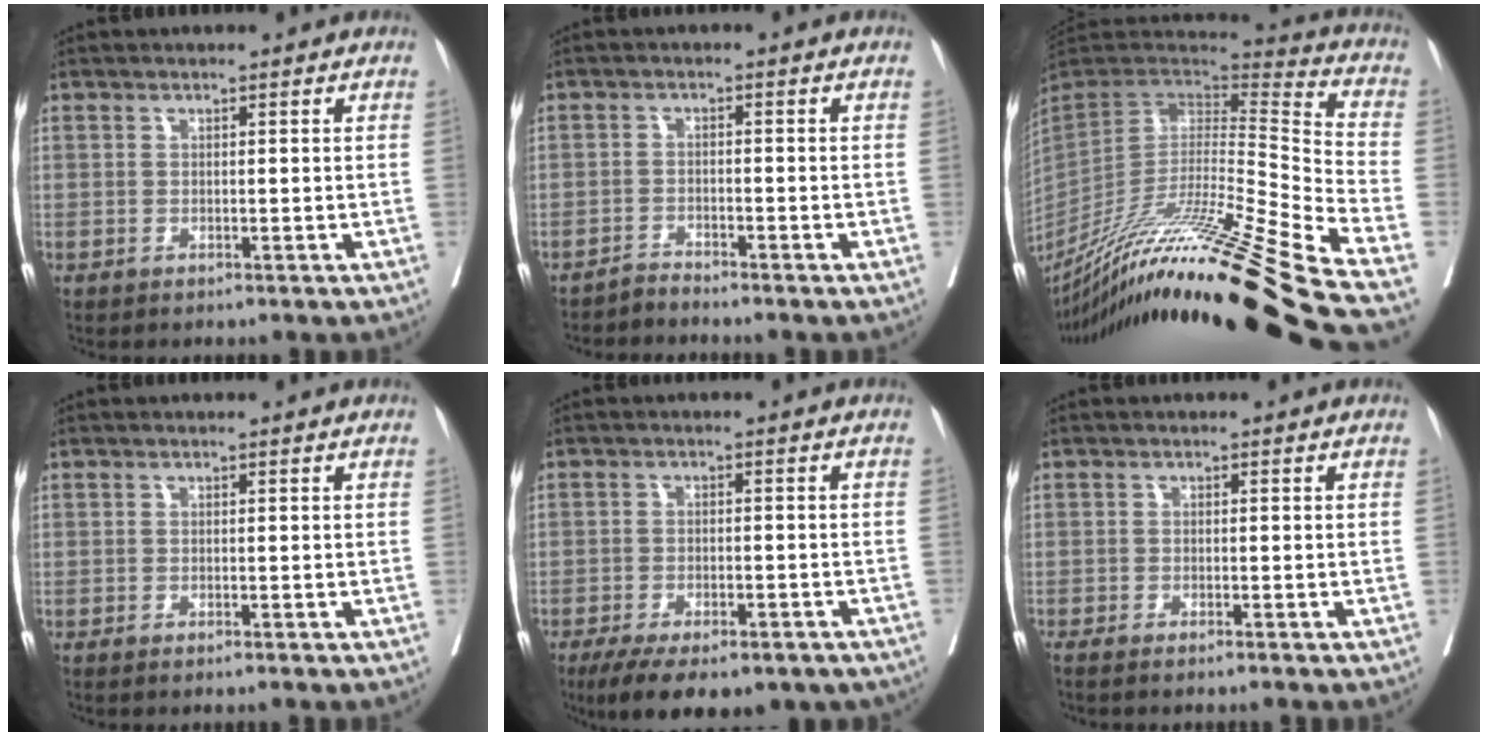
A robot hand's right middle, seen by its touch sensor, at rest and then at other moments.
{"total": 1.9, "force": [-1.8, -0.5, -0.4], "torque": [0.012, -0.006, -0.035]}
{"total": 34.5, "force": [-25.7, -2.3, 22.9], "torque": [-0.344, -0.073, -0.443]}
{"total": 3.1, "force": [-2.7, -0.3, 1.5], "torque": [-0.012, 0.001, -0.034]}
{"total": 15.9, "force": [-11.4, 6.1, 9.2], "torque": [-0.150, -0.016, -0.152]}
{"total": 5.7, "force": [-4.9, -0.7, 2.7], "torque": [-0.016, -0.004, -0.070]}